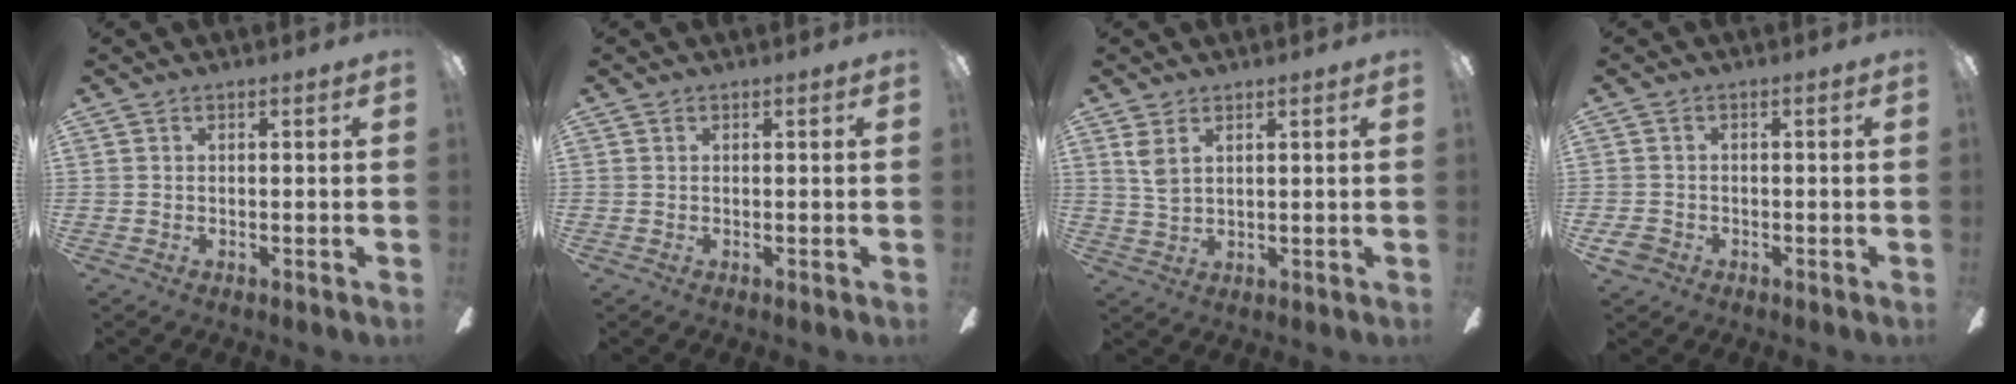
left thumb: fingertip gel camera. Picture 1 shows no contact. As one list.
[{"total": 0.0}, {"total": 4.1, "force": [2.3, 2.1, 2.7], "torque": [-0.060, 0.002, 0.042]}, {"total": 3.2, "force": [-1.6, 2.4, 1.3], "torque": [-0.033, 0.006, -0.034]}]